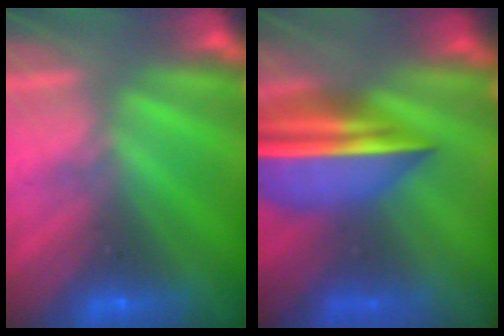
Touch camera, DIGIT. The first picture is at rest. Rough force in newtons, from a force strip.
{"total": 7.2}